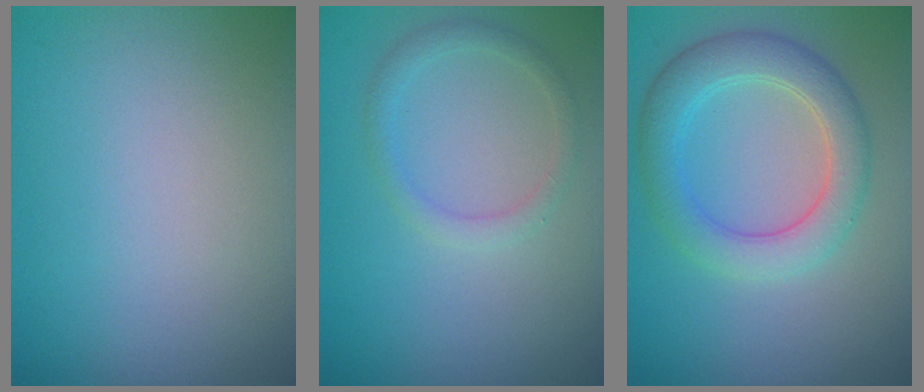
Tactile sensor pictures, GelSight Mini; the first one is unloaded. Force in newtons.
{"total": 1.5, "press": 1.5, "slide": 0.1}
{"total": 4.6, "press": 4.6, "slide": 0.4}